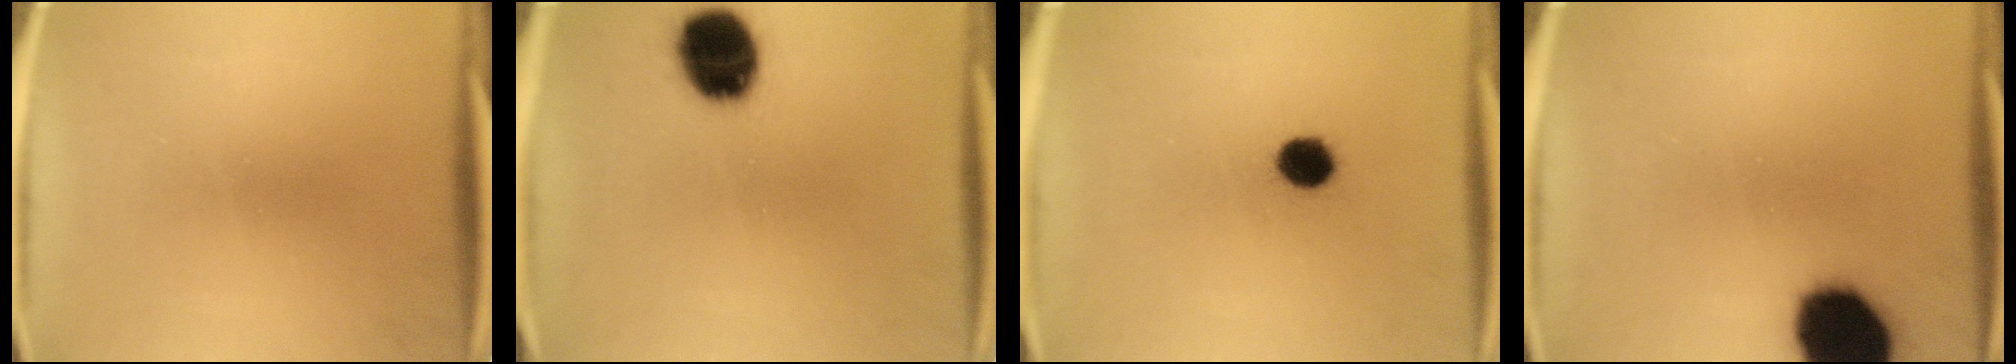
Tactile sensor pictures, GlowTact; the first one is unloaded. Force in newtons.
{"total": 15.0}
{"total": 6.1}
{"total": 19.3}